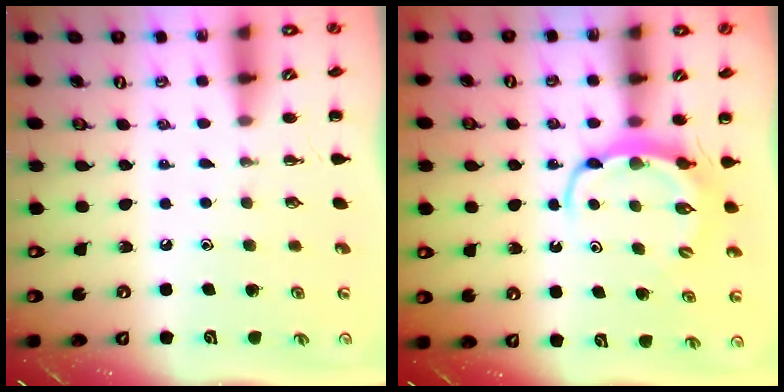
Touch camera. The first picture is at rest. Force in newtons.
{"total": 5.9, "press": 5.9, "slide": 0.6}